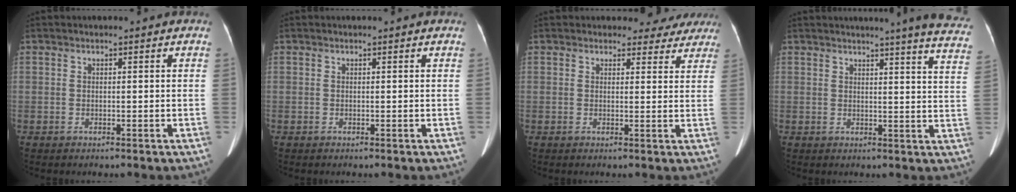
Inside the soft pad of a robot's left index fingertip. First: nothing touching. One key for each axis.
{"total": 0.0}
{"total": 6.0, "fx": 5.4, "fy": 2.8, "fz": 0.0, "tx": 0.025, "ty": -0.006, "tz": 0.041}
{"total": 14.9, "fx": 13.4, "fy": -0.5, "fz": 6.5, "tx": -0.072, "ty": -0.072, "tz": 0.131}